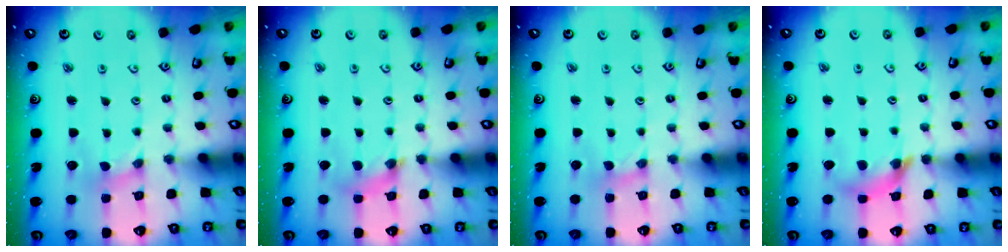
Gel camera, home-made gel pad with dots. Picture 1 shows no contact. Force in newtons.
{"total": 2.5, "press": 2.4, "slide": 0.3}
{"total": 1.4, "press": 1.4, "slide": 0.2}
{"total": 8.4, "press": 8.4, "slide": 0.8}